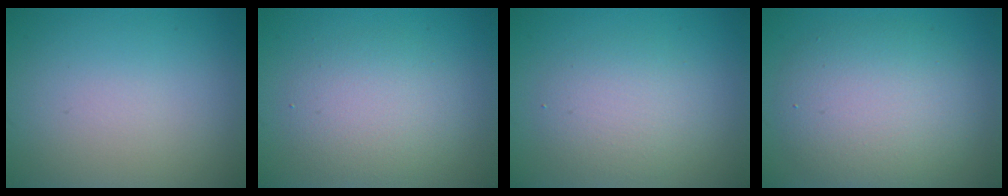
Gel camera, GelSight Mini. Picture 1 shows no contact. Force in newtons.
{"total": 3.8, "press": 3.8, "slide": 0.3}
{"total": 3.3, "press": 3.3, "slide": 0.1}
{"total": 6.6, "press": 6.6, "slide": 0.3}